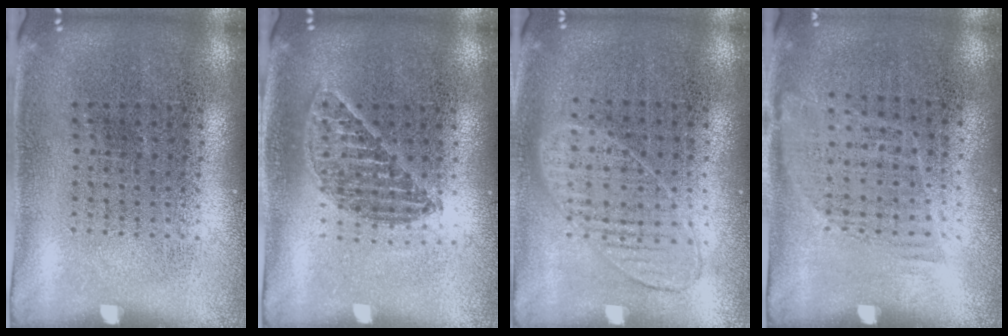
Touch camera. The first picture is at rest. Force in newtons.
{"total": 1.2, "press": 1.1, "slide": 0.5}
{"total": 0.9, "press": 0.8, "slide": 0.3}
{"total": 1.1, "press": 0.8, "slide": 0.6}